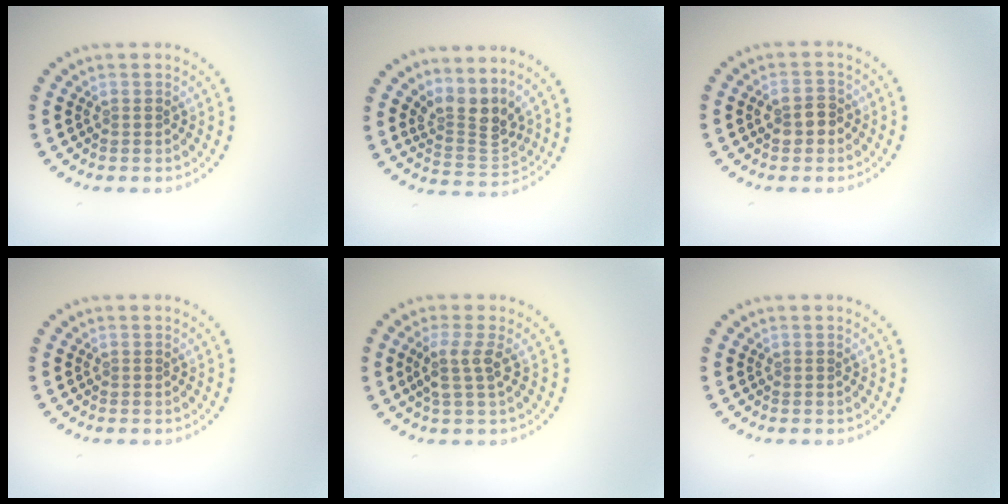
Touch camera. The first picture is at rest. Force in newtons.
{"total": 3.4, "press": 2.4, "slide": 2.5}
{"total": 2.3, "press": 2.3, "slide": 0.4}
{"total": 0.0}
{"total": 2.6, "press": 2.0, "slide": 1.6}
{"total": 0.0}